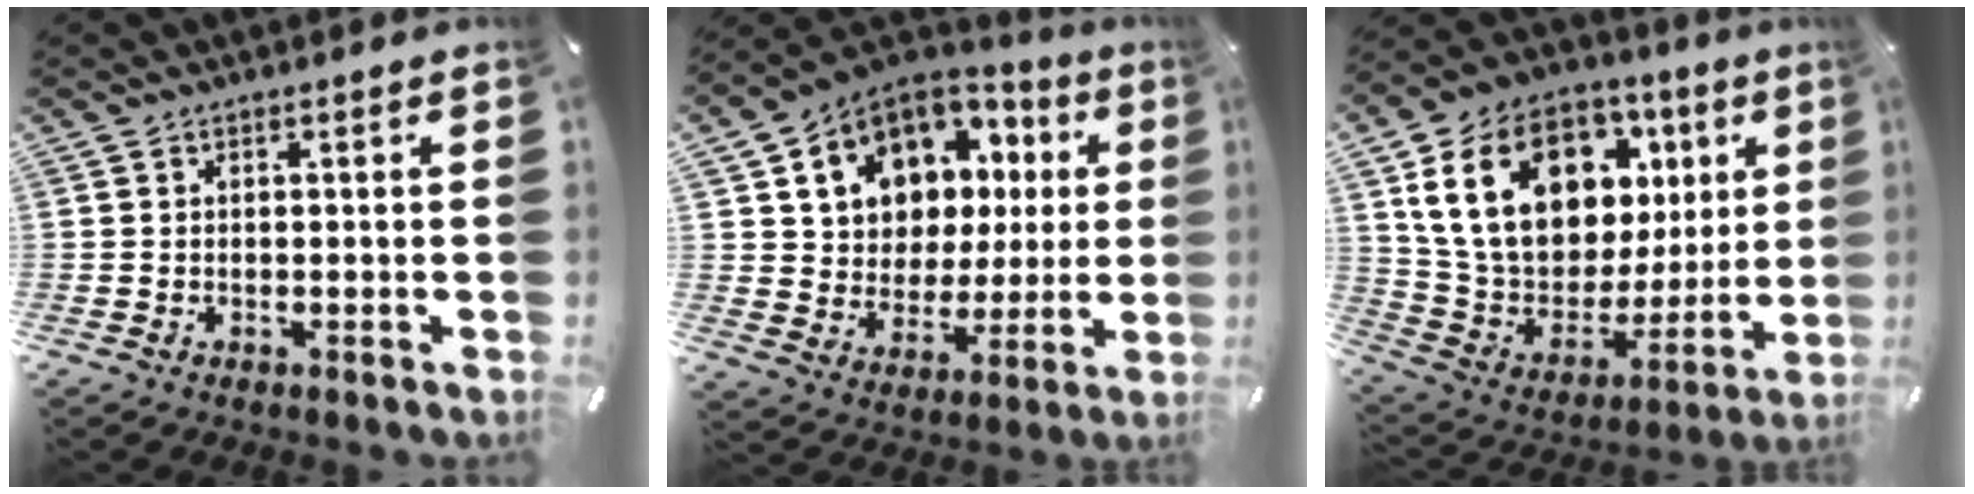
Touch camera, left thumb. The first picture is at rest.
{"total": 10.2, "force": [5.2, 8.6, 2.0], "torque": [-0.058, -0.056, 0.106]}
{"total": 21.4, "force": [8.9, 15.2, 12.1], "torque": [-0.224, -0.033, 0.171]}